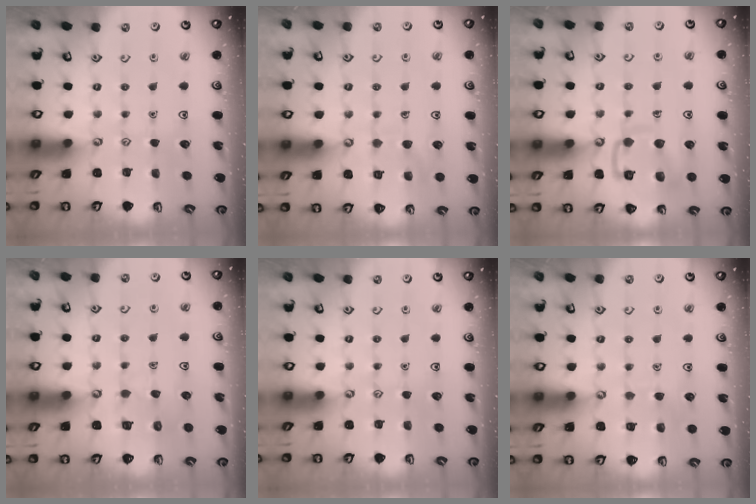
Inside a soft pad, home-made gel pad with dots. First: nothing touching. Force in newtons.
{"total": 7.7, "press": 7.7, "slide": 0.6}
{"total": 13.1, "press": 13.1, "slide": 1.4}
{"total": 5.5, "press": 5.5, "slide": 0.6}
{"total": 0.0}
{"total": 4.7, "press": 4.7, "slide": 0.4}